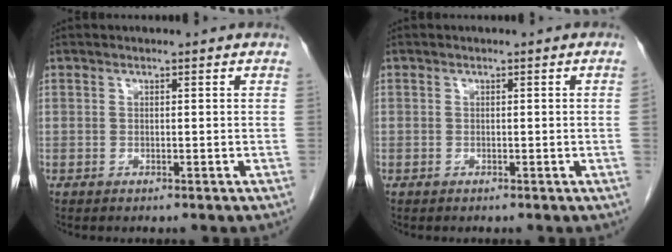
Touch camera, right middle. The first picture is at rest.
{"total": 0.5, "force": [0.0, -0.2, 0.5], "torque": [0.001, 0.002, 0.000]}